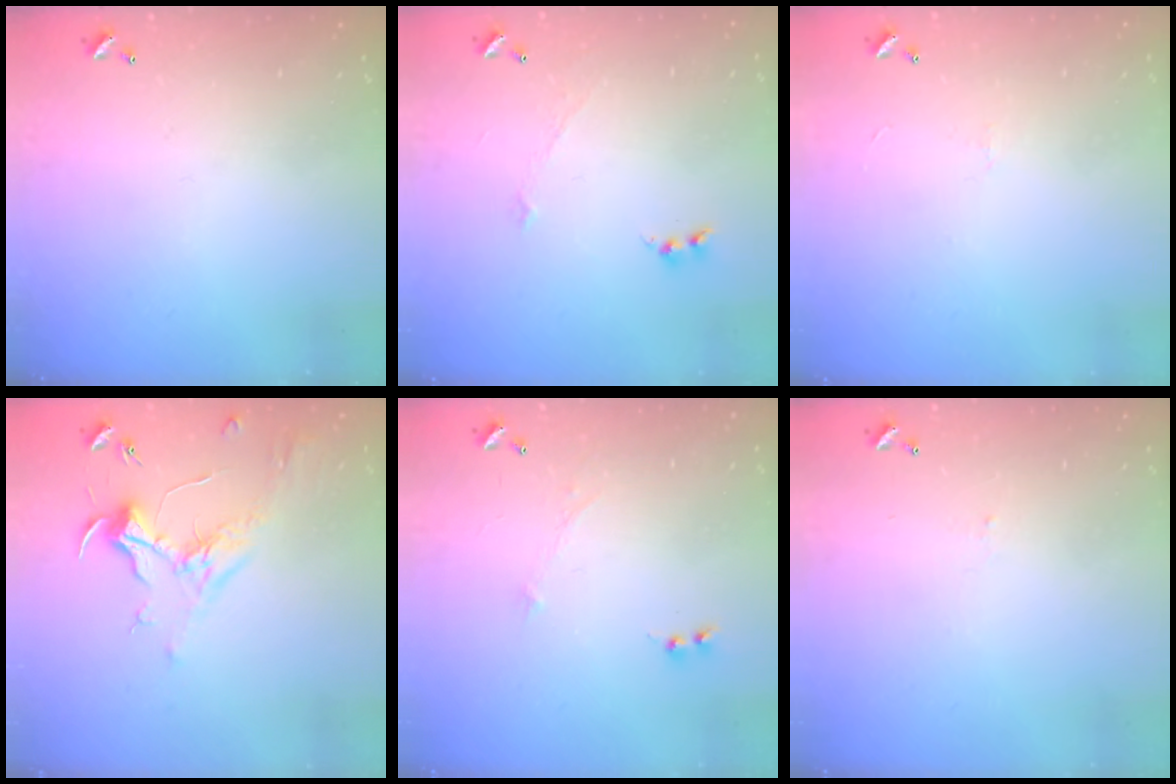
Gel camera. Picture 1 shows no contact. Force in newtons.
{"total": 1.9, "press": 1.8, "slide": 0.4}
{"total": 0.7, "press": 0.3, "slide": 0.7}
{"total": 1.9, "press": 1.7, "slide": 0.7}
{"total": 0.0}
{"total": 2.1, "press": 2.1, "slide": 0.2}